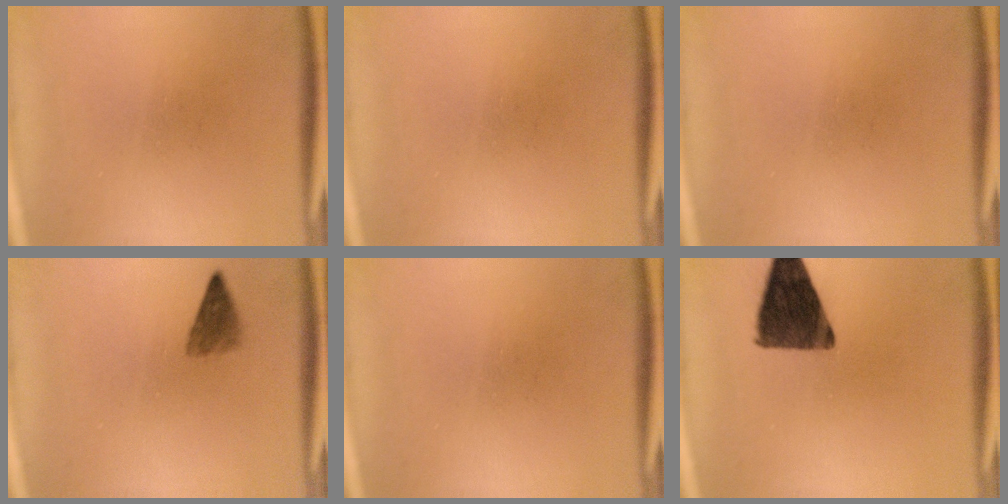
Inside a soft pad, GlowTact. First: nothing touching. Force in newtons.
{"total": 0.0}
{"total": 0.0}
{"total": 2.4}
{"total": 0.0}
{"total": 12.3}